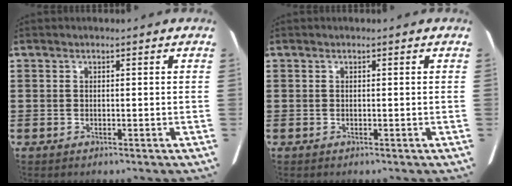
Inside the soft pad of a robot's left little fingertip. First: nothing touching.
{"total": 0.0}